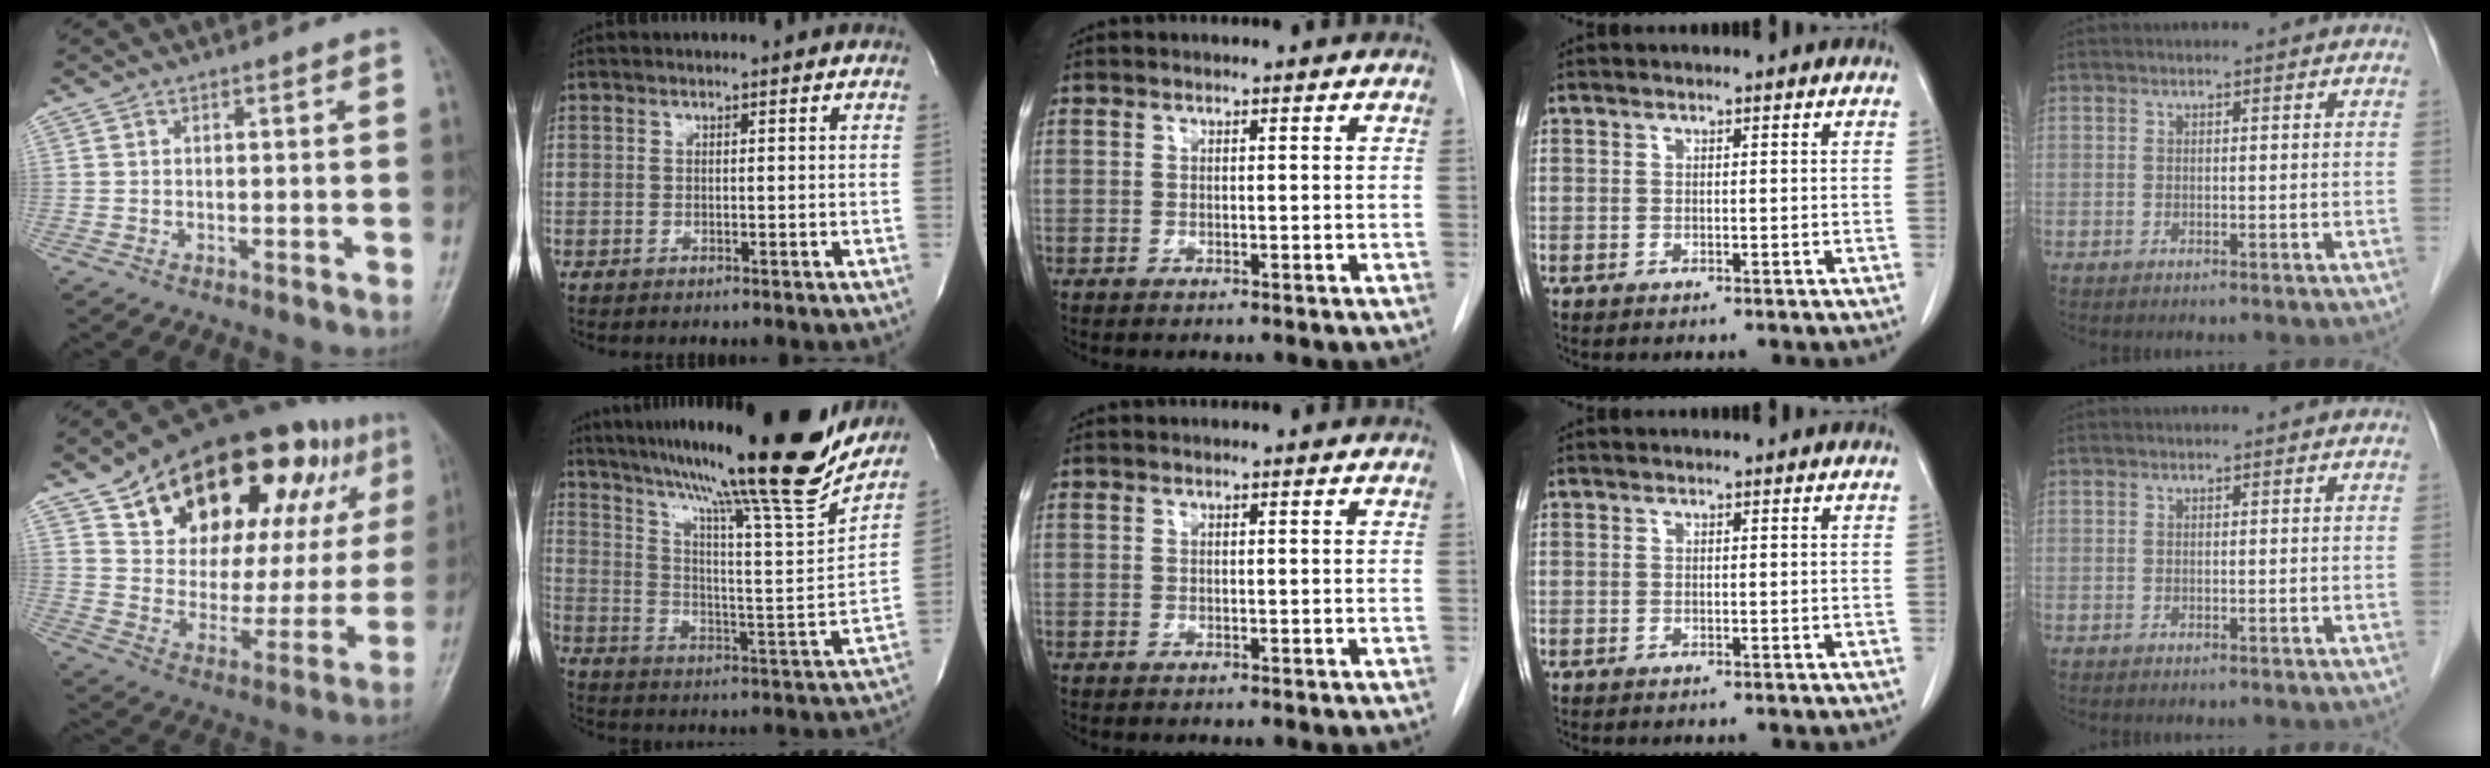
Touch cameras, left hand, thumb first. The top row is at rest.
{"thumb": {"total": 30.6, "force": [15.9, 14.7, 21.6], "torque": [-0.282, -0.015, 0.248]}, "index": {"total": 26.7, "force": [22.1, -0.1, 14.9], "torque": [-0.251, -0.055, 0.320]}}